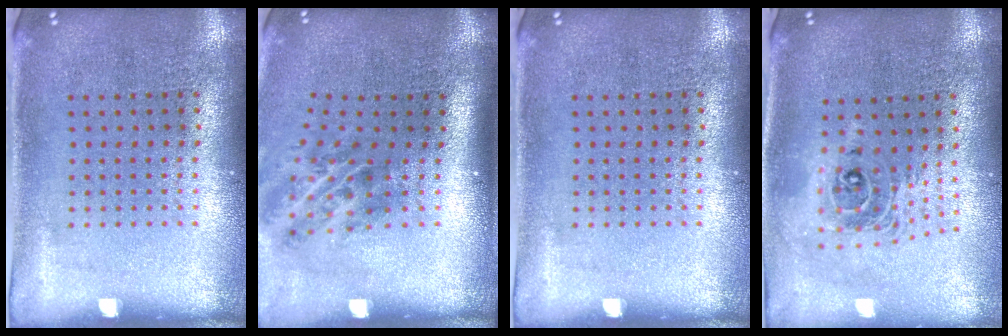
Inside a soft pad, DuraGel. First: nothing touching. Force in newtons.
{"total": 2.1, "press": 1.3, "slide": 1.7}
{"total": 0.0}
{"total": 2.0, "press": 1.6, "slide": 1.3}